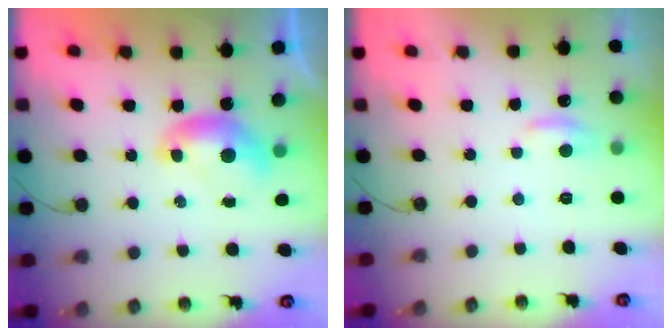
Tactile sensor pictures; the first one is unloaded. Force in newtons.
{"total": 0.8, "press": 0.1, "slide": 0.8}